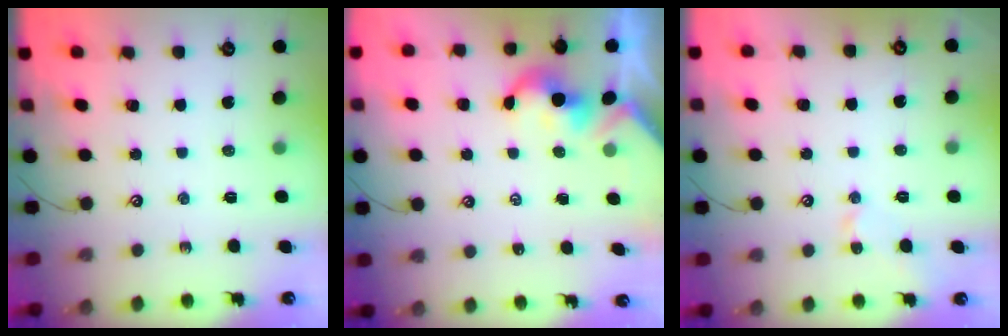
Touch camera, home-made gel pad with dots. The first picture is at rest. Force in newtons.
{"total": 2.0, "press": 2.0, "slide": 0.2}
{"total": 2.8, "press": 2.7, "slide": 0.6}